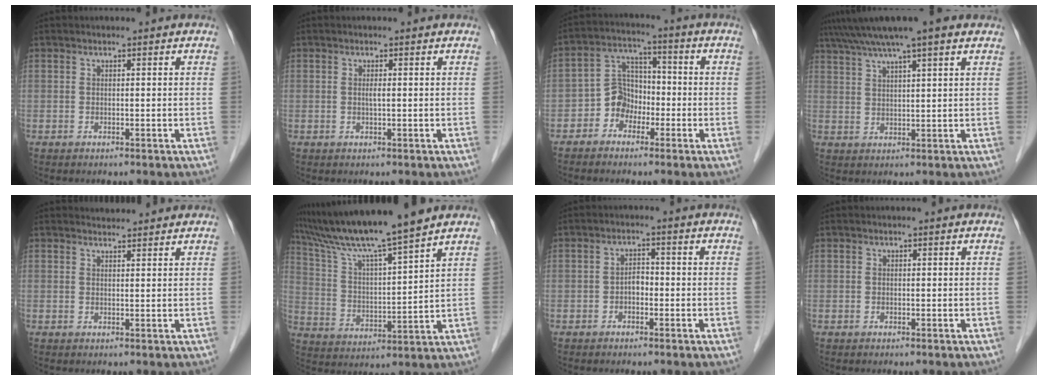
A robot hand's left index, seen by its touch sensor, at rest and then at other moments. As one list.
[{"total": 0.9, "force": [0.0, 0.0, 0.9], "torque": [-0.019, -0.001, 0.000]}, {"total": 5.9, "force": [-2.6, 4.8, 2.3], "torque": [-0.045, 0.021, -0.051]}, {"total": 10.8, "force": [8.2, 0.7, 7.0], "torque": [-0.118, 0.041, 0.121]}, {"total": 2.8, "force": [2.8, 0.5, 0.0], "torque": [-0.010, 0.015, 0.038]}, {"total": 14.4, "force": [12.5, -1.4, 7.0], "torque": [-0.134, 0.009, 0.222]}, {"total": 2.0, "force": [-0.8, 1.2, 1.5], "torque": [-0.020, 0.009, -0.014]}, {"total": 0.0}]